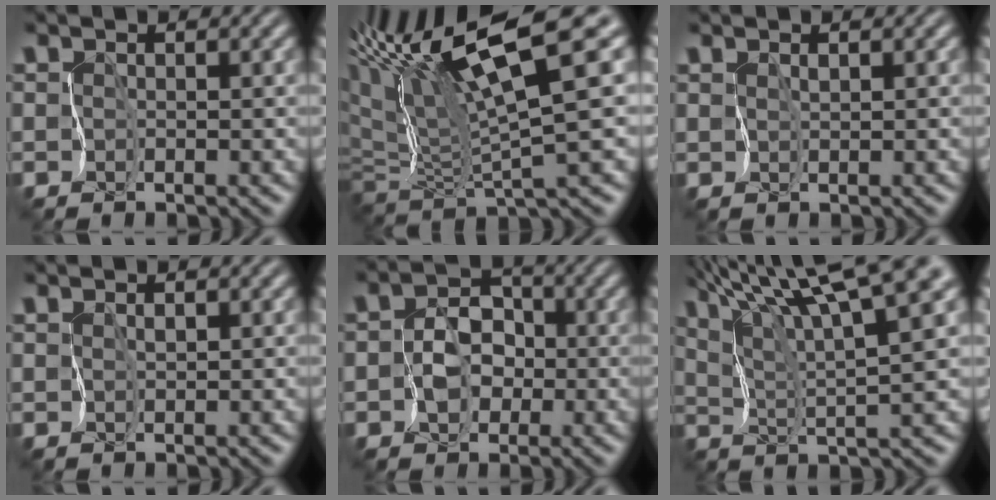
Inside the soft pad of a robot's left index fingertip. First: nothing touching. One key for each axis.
{"total": 11.5, "fx": 4.8, "fy": 1.6, "fz": 10.3, "tx": -0.183, "ty": 0.022, "tz": 0.084}
{"total": 0.8, "fx": 0.7, "fy": 0.1, "fz": 0.4, "tx": -0.010, "ty": -0.003, "tz": 0.017}
{"total": 0.8, "fx": 0.4, "fy": 0.3, "fz": 0.6, "tx": -0.010, "ty": -0.002, "tz": 0.013}
{"total": 3.5, "fx": -1.4, "fy": 2.9, "fz": 1.6, "tx": -0.015, "ty": 0.001, "tz": -0.030}
{"total": 11.4, "fx": 7.8, "fy": 2.0, "fz": 8.1, "tx": -0.134, "ty": 0.023, "tz": 0.103}